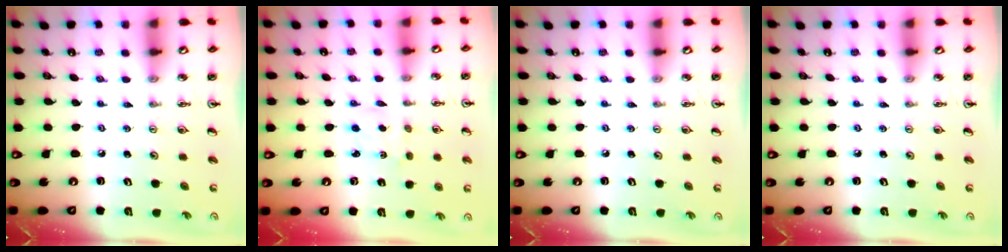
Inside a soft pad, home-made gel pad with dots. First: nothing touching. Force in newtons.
{"total": 2.1, "press": 2.0, "slide": 0.6}
{"total": 0.0}
{"total": 0.0}